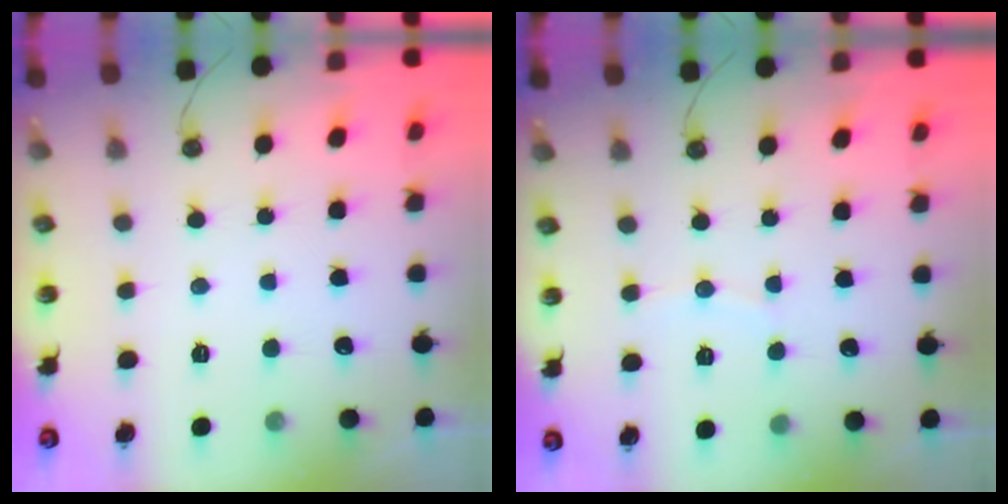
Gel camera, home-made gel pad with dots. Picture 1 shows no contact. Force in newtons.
{"total": 4.5, "press": 4.5, "slide": 0.5}